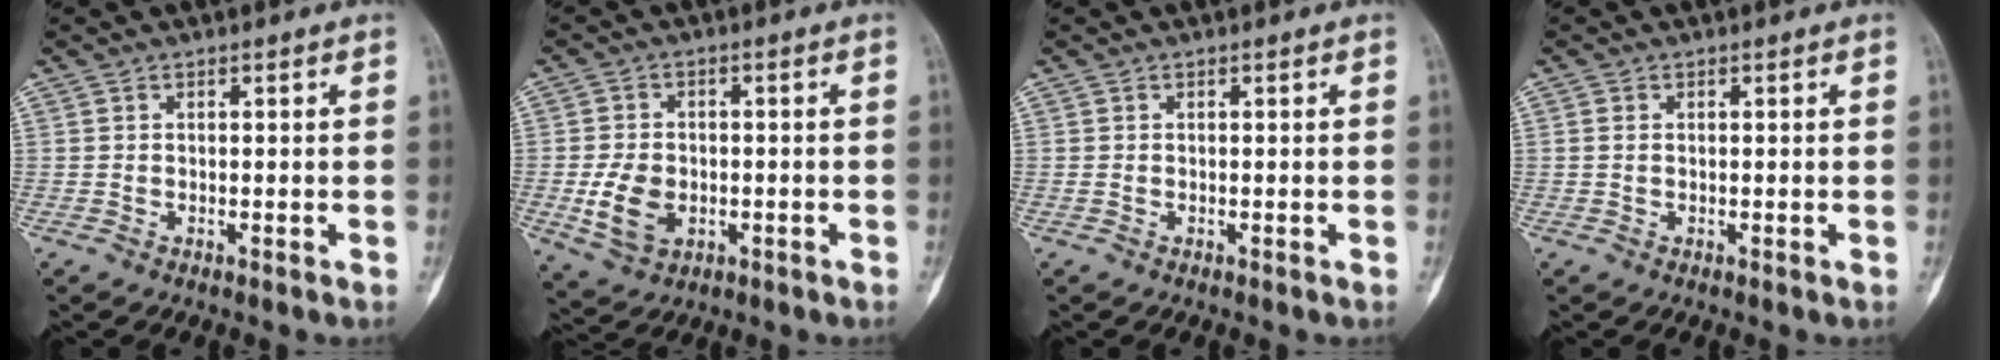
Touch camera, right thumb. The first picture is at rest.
{"total": 7.6, "force": [-1.6, 5.4, 5.1], "torque": [-0.084, 0.002, -0.021]}
{"total": 0.0}
{"total": 0.6, "force": [0.0, 0.5, 0.4], "torque": [-0.008, 0.000, -0.002]}